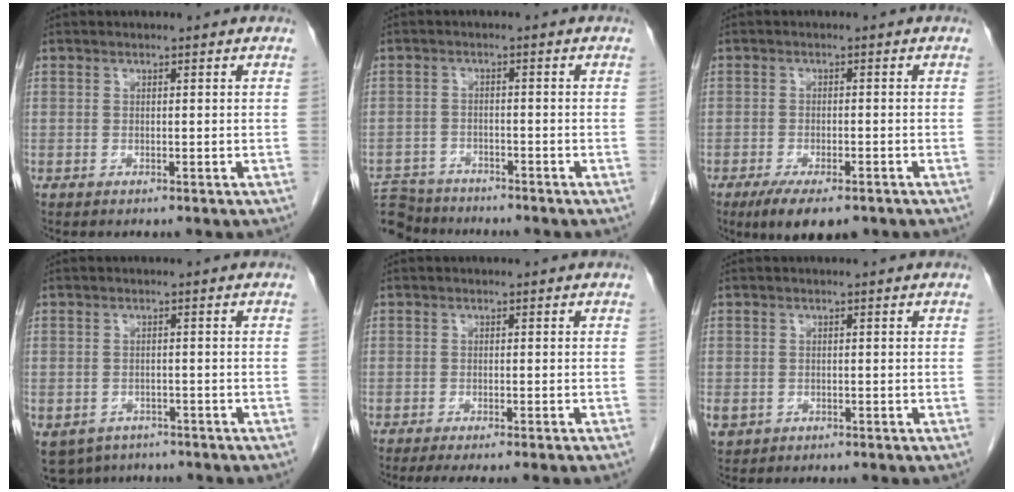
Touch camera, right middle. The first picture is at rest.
{"total": 8.4, "force": [-8.0, 2.6, 0.8], "torque": [-0.022, 0.005, -0.133]}
{"total": 7.9, "force": [-5.5, 2.5, 5.1], "torque": [-0.078, -0.014, -0.083]}
{"total": 7.4, "force": [-5.0, 5.1, 1.7], "torque": [-0.042, -0.005, -0.068]}
{"total": 4.9, "force": [-4.1, -0.3, 2.6], "torque": [-0.024, -0.008, -0.059]}
{"total": 2.8, "force": [-1.2, 2.3, 0.9], "torque": [-0.021, -0.001, -0.014]}